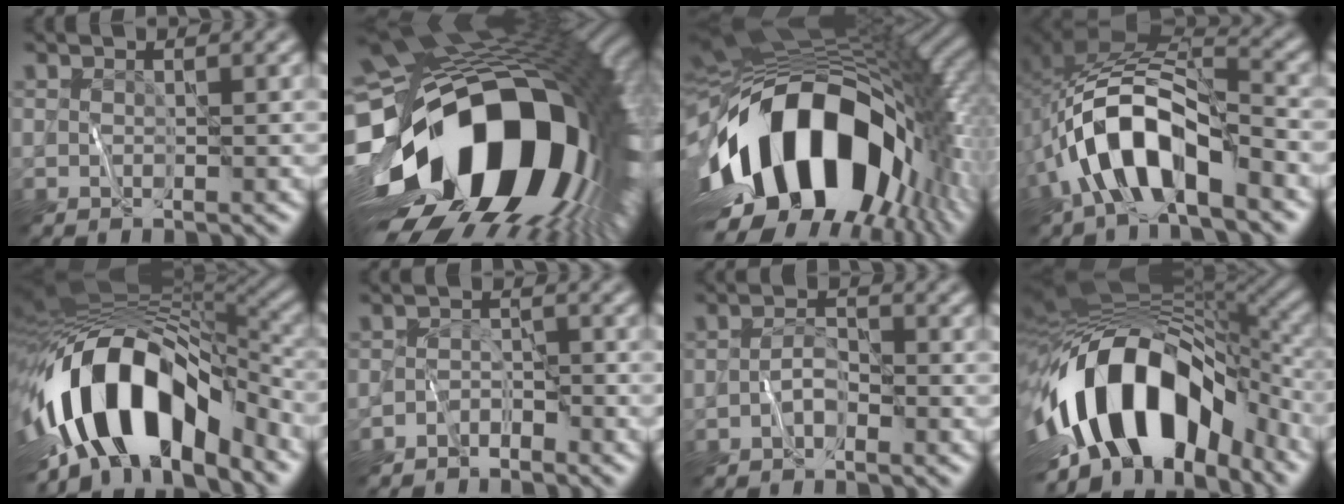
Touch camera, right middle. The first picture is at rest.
{"total": 20.5, "force": [-5.7, 11.8, 15.8], "torque": [-0.299, -0.051, -0.085]}
{"total": 18.1, "force": [-4.1, 10.9, 13.9], "torque": [-0.245, 0.001, -0.068]}
{"total": 10.0, "force": [-4.3, 4.4, 7.8], "torque": [-0.151, 0.011, -0.077]}
{"total": 14.4, "force": [-5.5, 7.3, 11.1], "torque": [-0.191, 0.008, -0.099]}
{"total": 2.0, "force": [-1.8, 0.8, 0.2], "torque": [0.002, 0.009, -0.038]}
{"total": 1.7, "force": [-0.9, 0.8, 1.2], "torque": [-0.024, 0.009, -0.020]}
{"total": 15.4, "force": [-4.8, 8.4, 12.0], "torque": [-0.195, 0.012, -0.083]}